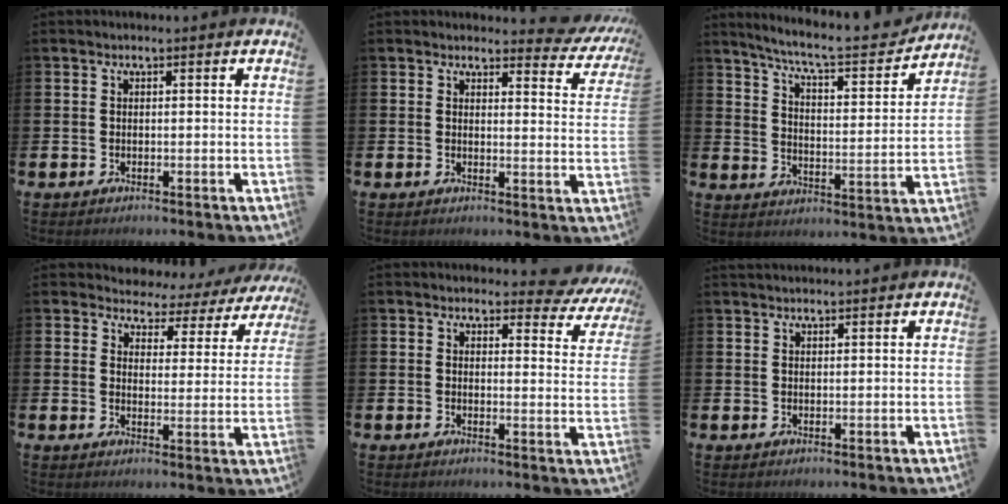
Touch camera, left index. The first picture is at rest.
{"total": 2.9, "force": [2.6, 1.0, 0.4], "torque": [0.005, -0.019, 0.040]}
{"total": 7.8, "force": [7.1, 0.9, 3.0], "torque": [-0.080, -0.054, 0.115]}
{"total": 3.1, "force": [2.7, 1.6, -0.1], "torque": [-0.008, -0.033, 0.036]}
{"total": 3.2, "force": [2.8, 1.5, 0.7], "torque": [-0.003, -0.022, 0.040]}
{"total": 1.4, "force": [1.3, 0.2, 0.1], "torque": [0.011, -0.006, 0.021]}